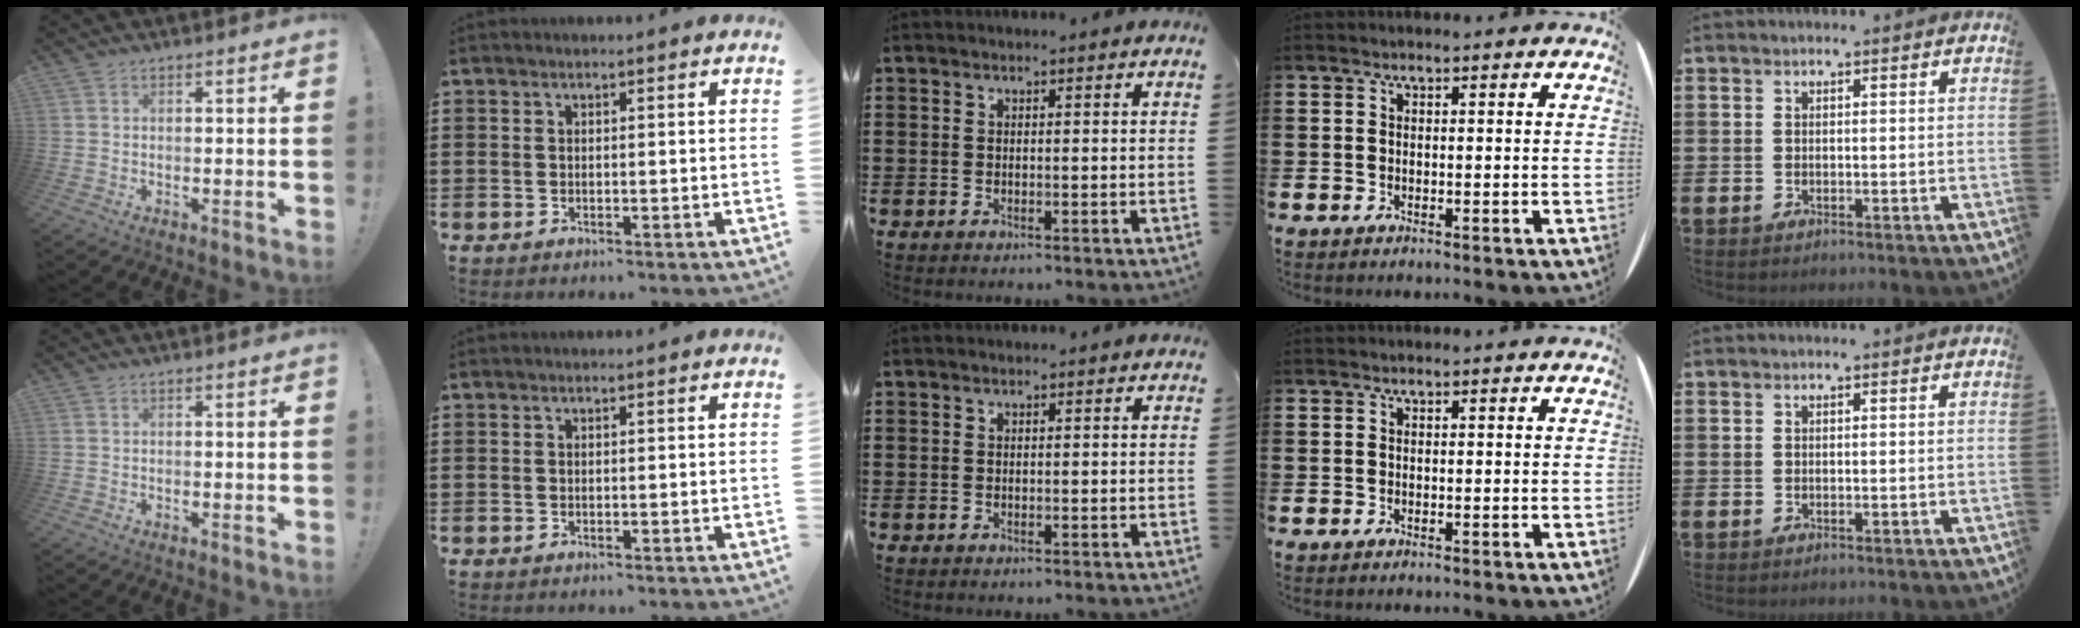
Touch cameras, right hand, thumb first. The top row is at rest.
{}